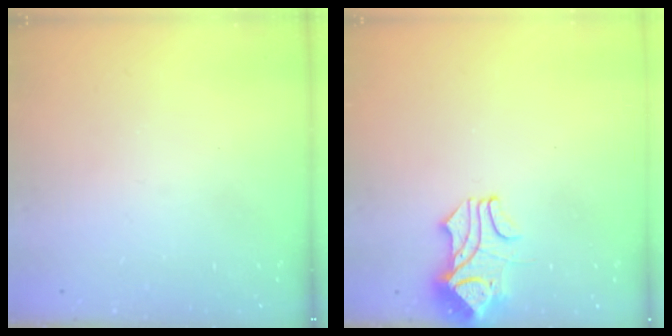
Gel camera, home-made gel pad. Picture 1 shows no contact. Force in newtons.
{"total": 1.7, "press": 1.2, "slide": 1.1}